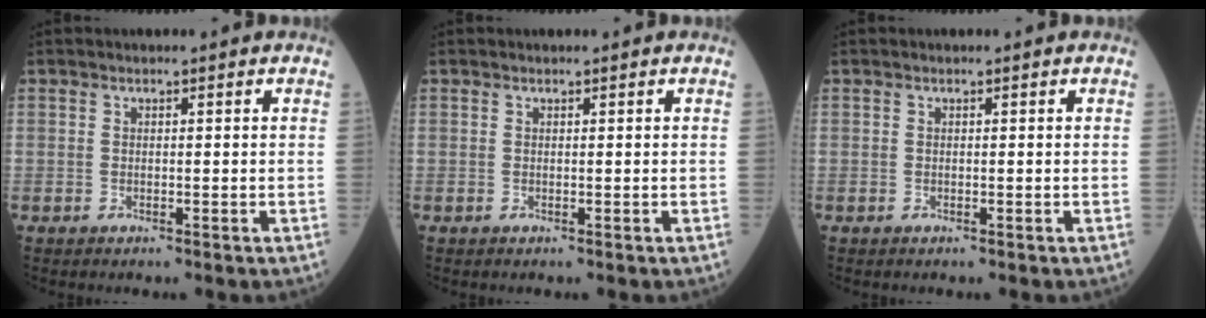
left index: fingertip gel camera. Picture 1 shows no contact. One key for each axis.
{"total": 0.0}
{"total": 0.0}